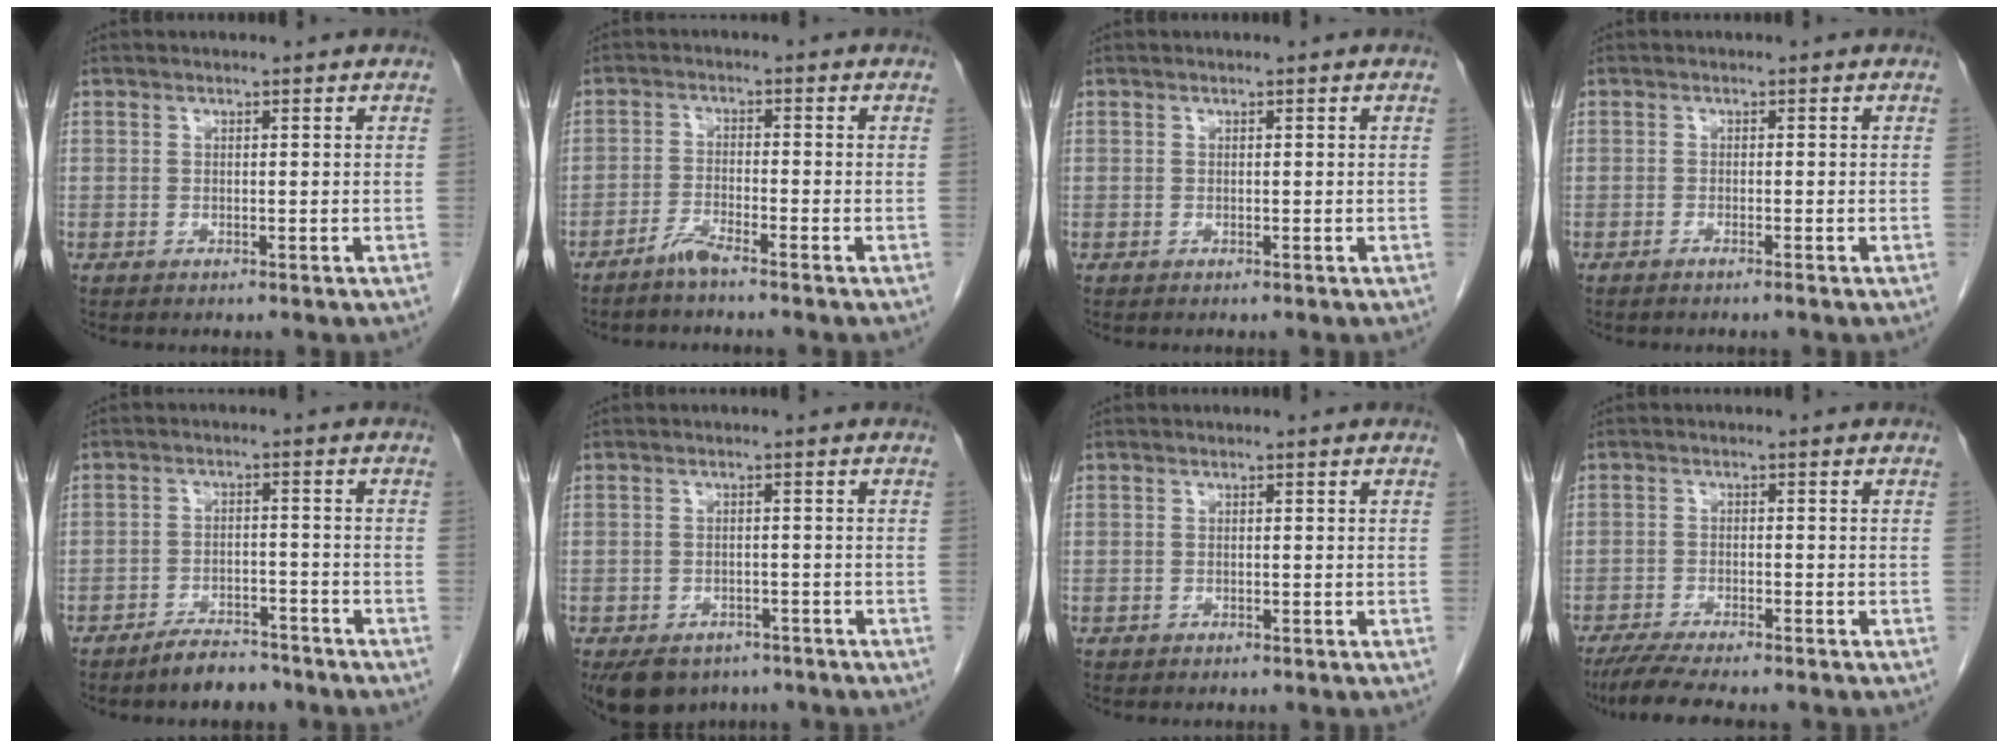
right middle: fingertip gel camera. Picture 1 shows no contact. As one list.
[{"total": 3.0, "force": [-2.6, -0.3, 1.5], "torque": [-0.033, -0.005, -0.057]}, {"total": 0.0}, {"total": 1.0, "force": [-0.8, -0.2, 0.6], "torque": [-0.010, 0.001, -0.015]}, {"total": 5.3, "force": [-4.6, 1.8, 2.1], "torque": [-0.040, -0.001, -0.073]}, {"total": 7.4, "force": [-5.5, 4.4, 2.3], "torque": [-0.040, -0.001, -0.077]}, {"total": 0.0}, {"total": 8.2, "force": [-7.0, 0.8, 4.2], "torque": [-0.071, -0.020, -0.113]}]